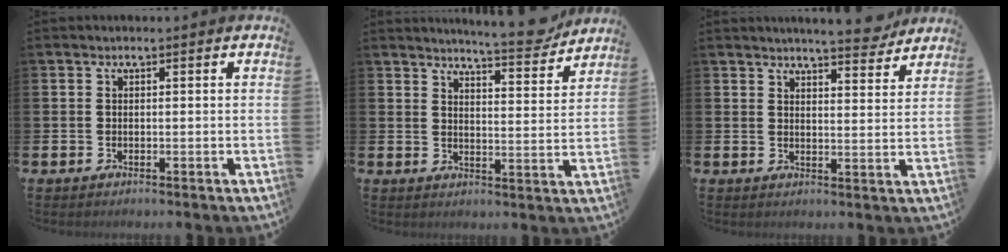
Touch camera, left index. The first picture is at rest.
{"total": 6.8, "force": [6.5, 0.2, 1.7], "torque": [-0.029, -0.044, 0.112]}
{"total": 5.7, "force": [5.6, 0.3, 1.1], "torque": [-0.015, -0.034, 0.096]}